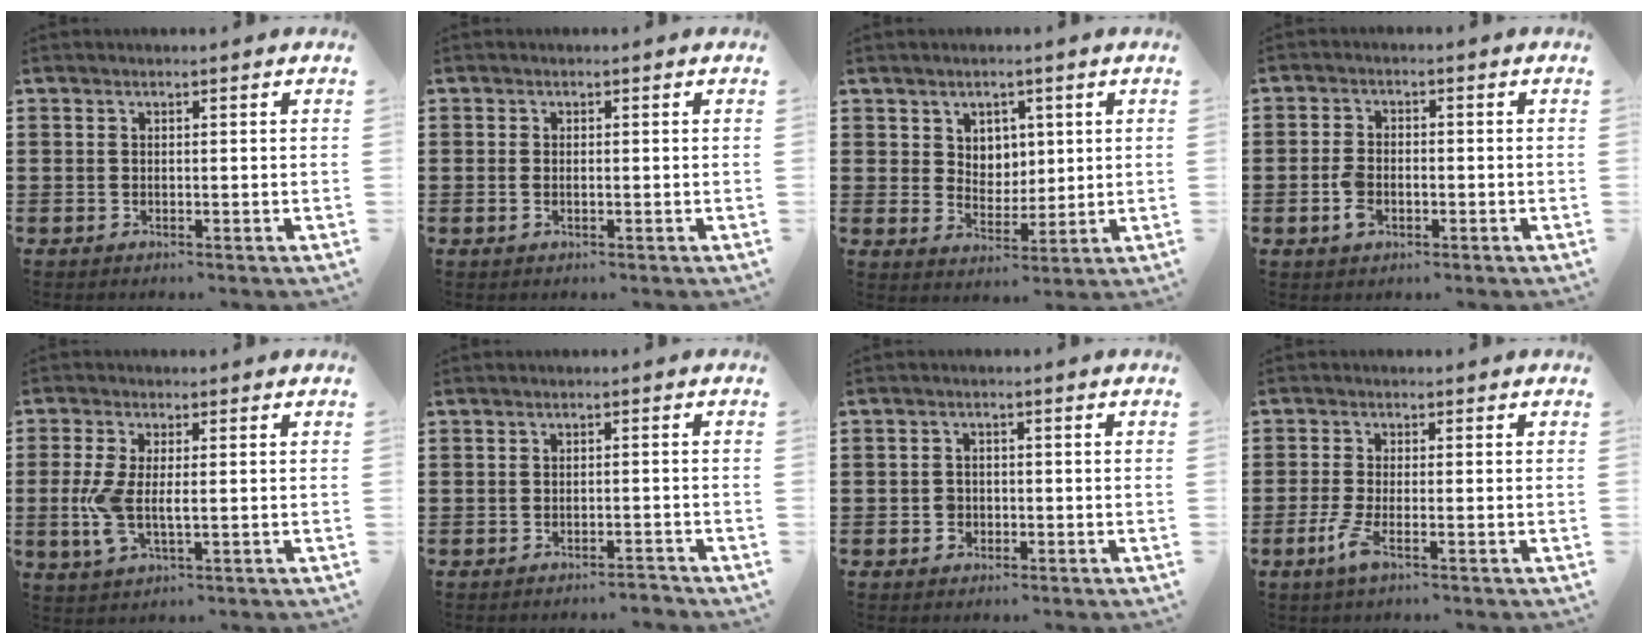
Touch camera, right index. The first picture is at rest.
{"total": 0.9, "force": [-0.2, 0.4, 0.8], "torque": [-0.017, -0.001, -0.004]}
{"total": 4.2, "force": [2.2, 3.5, 0.8], "torque": [-0.026, 0.007, 0.037]}
{"total": 3.3, "force": [-1.1, 2.1, 2.3], "torque": [-0.058, -0.002, -0.023]}
{"total": 5.6, "force": [-0.4, 2.3, 5.1], "torque": [-0.126, -0.010, -0.014]}
{"total": 1.9, "force": [-1.8, -0.1, 0.5], "torque": [-0.011, -0.001, -0.036]}
{"total": 2.0, "force": [-0.8, 1.8, 0.7], "torque": [-0.017, 0.002, -0.017]}
{"total": 3.7, "force": [-1.8, 0.7, 3.2], "torque": [-0.081, -0.016, -0.038]}